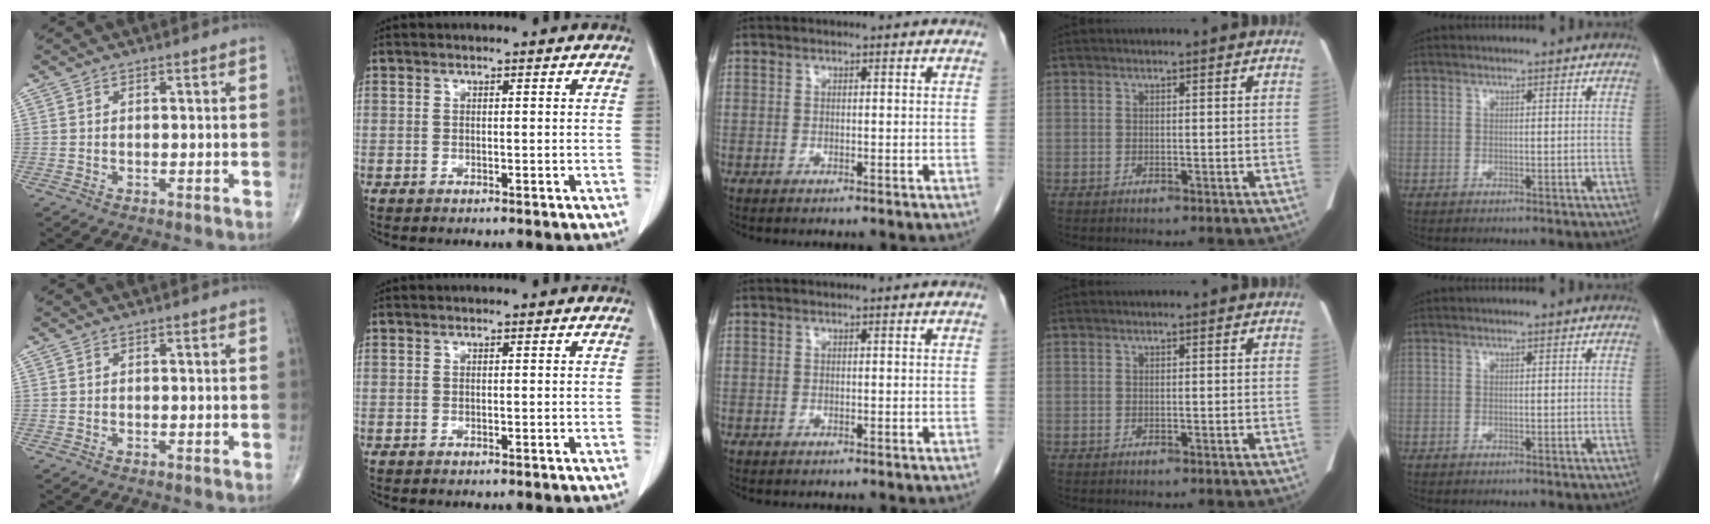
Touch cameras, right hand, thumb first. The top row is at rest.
{}